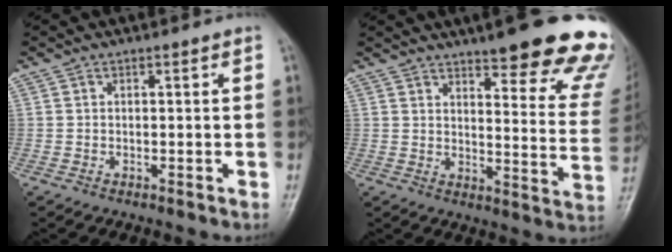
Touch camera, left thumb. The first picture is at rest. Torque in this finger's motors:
{"motor_torque": [0.92, 0.74, 1.46, -1.32, 0.06]}